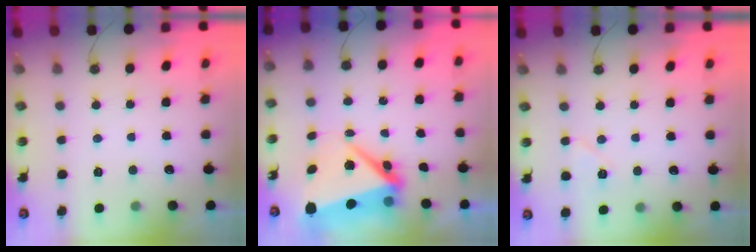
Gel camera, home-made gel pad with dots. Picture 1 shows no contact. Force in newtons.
{"total": 9.3, "press": 8.9, "slide": 2.8}
{"total": 5.6, "press": 5.6, "slide": 0.9}